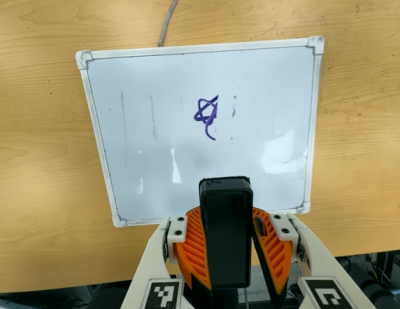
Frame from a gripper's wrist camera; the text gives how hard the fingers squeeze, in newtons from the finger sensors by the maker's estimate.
{"total": 9.9, "left": 10.2, "right": 9.6}